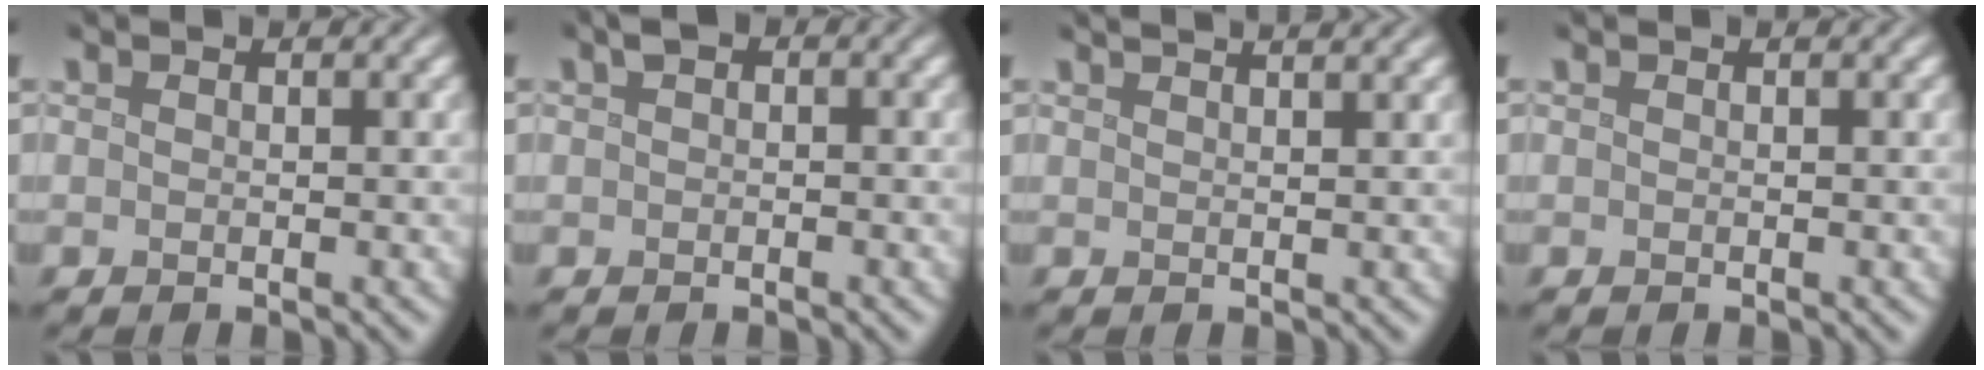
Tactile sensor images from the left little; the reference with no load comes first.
{"total": 1.3, "force": [0.4, 0.9, 0.9], "torque": [-0.010, 0.006, 0.003]}
{"total": 3.9, "force": [2.9, 1.4, 2.2], "torque": [-0.003, 0.025, 0.007]}
{"total": 0.0}